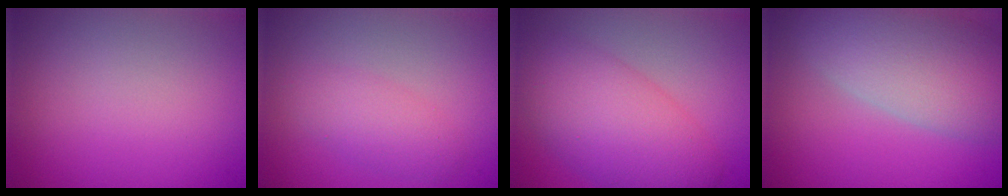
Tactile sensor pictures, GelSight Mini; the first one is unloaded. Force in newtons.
{"total": 2.4, "press": 2.4, "slide": 0.1}
{"total": 7.5, "press": 7.5, "slide": 0.2}
{"total": 9.7, "press": 9.6, "slide": 0.9}